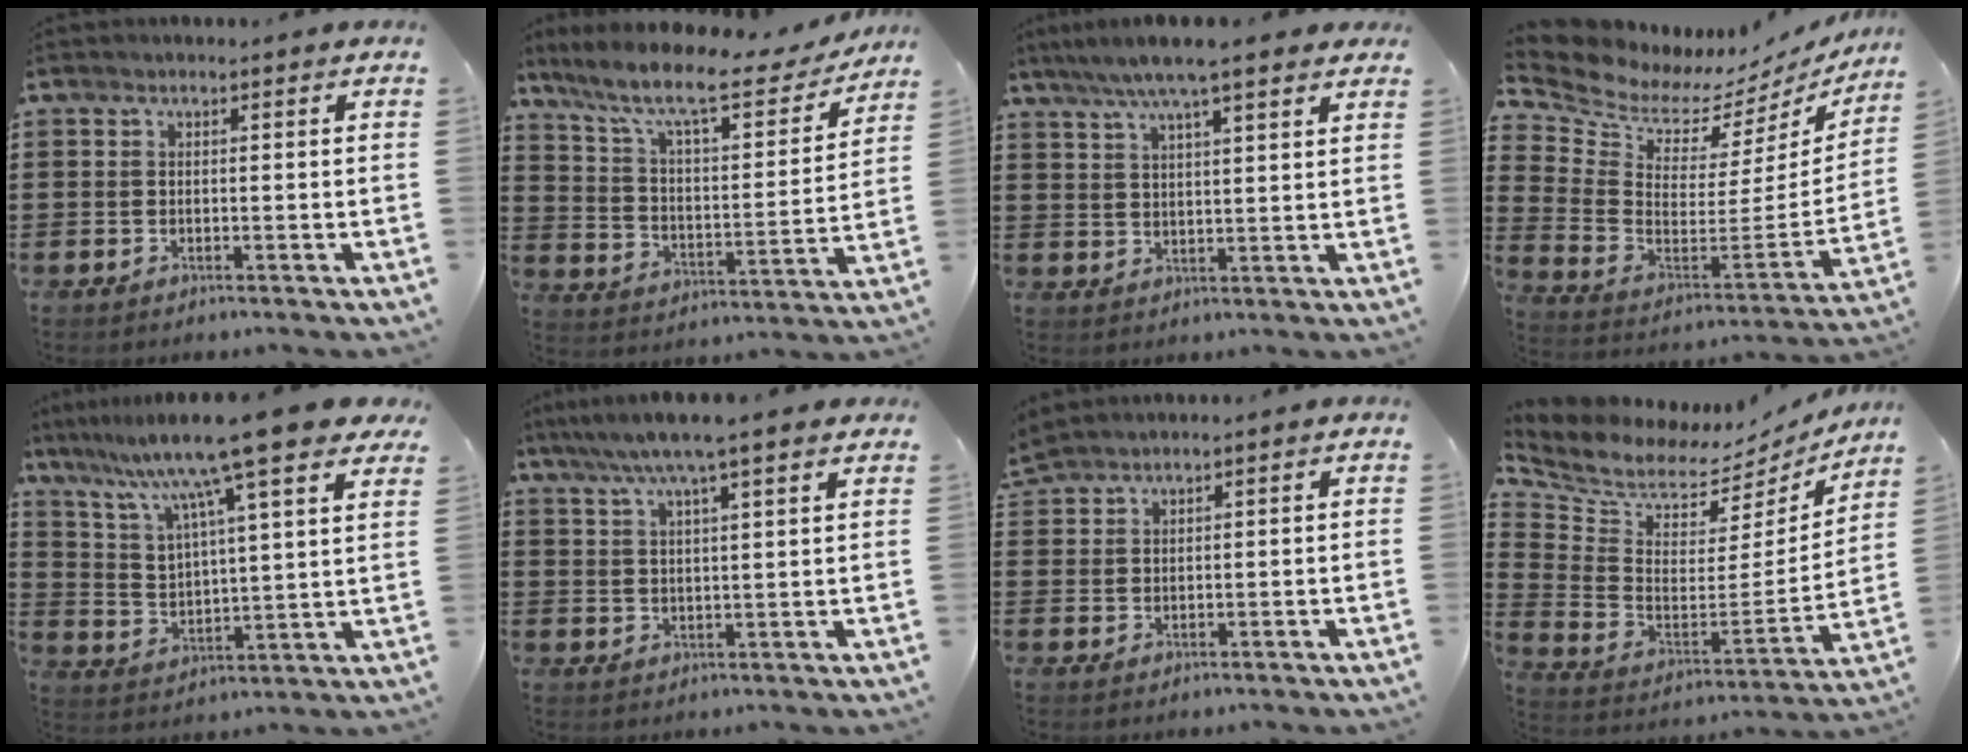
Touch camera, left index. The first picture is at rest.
{"total": 10.6, "force": [8.4, 1.5, 6.3], "torque": [-0.144, -0.052, 0.137]}
{"total": 6.3, "force": [5.0, 0.3, 3.8], "torque": [-0.085, -0.009, 0.087]}
{"total": 6.0, "force": [5.3, 2.5, 1.5], "torque": [-0.067, -0.059, 0.088]}
{"total": 12.5, "force": [10.1, -0.1, 7.4], "torque": [-0.171, -0.057, 0.161]}
{"total": 6.0, "force": [4.8, -0.1, 3.7], "torque": [-0.085, -0.013, 0.082]}
{"total": 1.9, "force": [1.9, -0.1, 0.1], "torque": [-0.007, 0.001, 0.040]}
{"total": 5.4, "force": [5.0, 1.6, 1.2], "torque": [-0.059, -0.056, 0.083]}